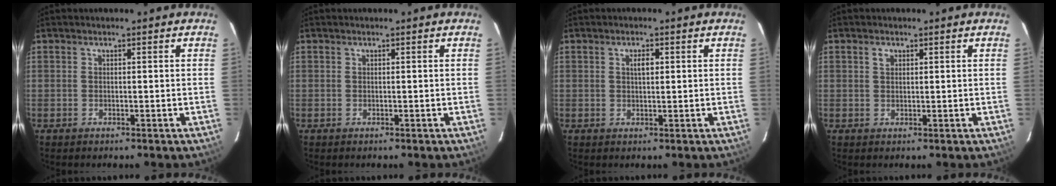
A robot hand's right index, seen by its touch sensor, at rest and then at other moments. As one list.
[{"total": 0.0}, {"total": 2.0, "force": [0.6, 0.9, 1.6], "torque": [-0.027, 0.005, 0.010]}, {"total": 1.4, "force": [0.7, 1.0, 0.7], "torque": [-0.014, 0.005, 0.012]}]